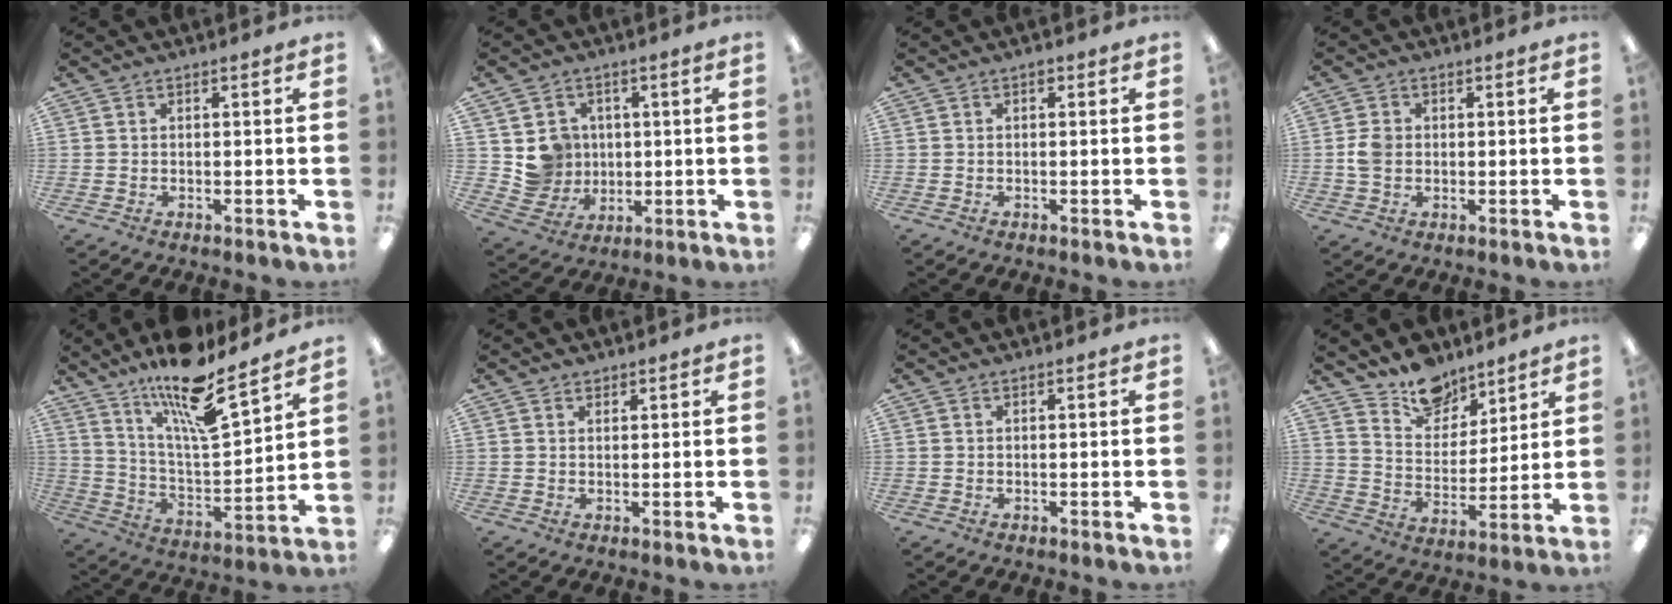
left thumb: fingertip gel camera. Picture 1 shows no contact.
{"total": 7.7, "force": [2.1, 7.4, 0.7], "torque": [-0.022, -0.005, 0.050]}
{"total": 0.5, "force": [0.2, 0.4, 0.2], "torque": [-0.005, 0.003, 0.004]}
{"total": 3.9, "force": [0.1, 3.3, 2.2], "torque": [-0.032, 0.005, 0.000]}
{"total": 16.3, "force": [13.4, 2.9, 8.8], "torque": [-0.162, -0.093, 0.225]}
{"total": 1.4, "force": [1.2, 0.6, 0.0], "torque": [0.001, -0.001, 0.024]}
{"total": 0.0}
{"total": 12.3, "force": [10.2, 6.3, 2.5], "torque": [-0.035, -0.075, 0.195]}